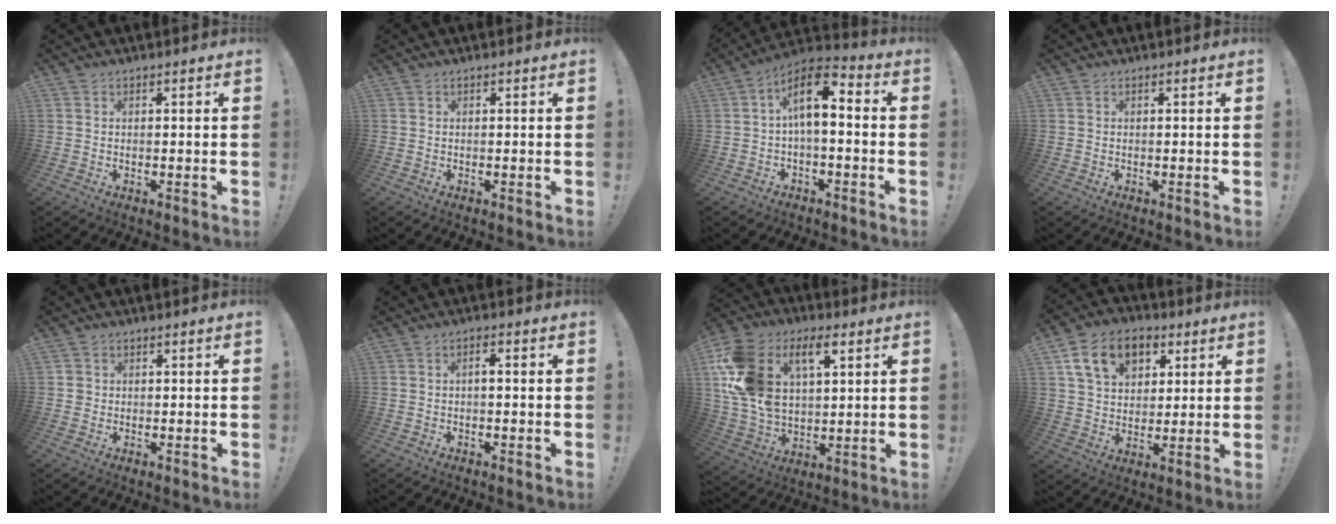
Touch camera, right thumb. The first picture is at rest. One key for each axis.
{"total": 0.0}
{"total": 11.2, "fx": 1.2, "fy": 5.2, "fz": 9.8, "tx": -0.164, "ty": 0.008, "tz": 0.021}
{"total": 0.0}
{"total": 1.2, "fx": 0.0, "fy": 1.2, "fz": 0.2, "tx": -0.011, "ty": 0.006, "tz": 0.002}
{"total": 1.8, "fx": -0.7, "fy": 0.4, "fz": 1.6, "tx": -0.037, "ty": 0.009, "tz": -0.013}
{"total": 19.8, "fx": 7.7, "fy": 12.9, "fz": 12.9, "tx": -0.261, "ty": -0.027, "tz": 0.136}
{"total": 14.8, "fx": 6.5, "fy": 10.3, "fz": 8.4, "tx": -0.130, "ty": -0.016, "tz": 0.125}